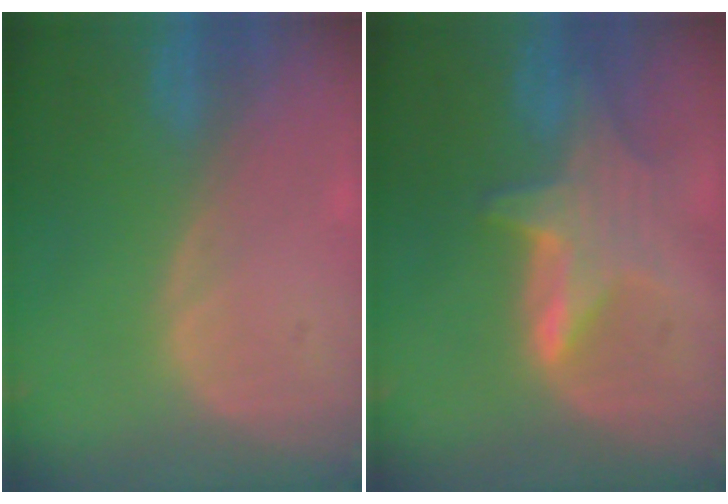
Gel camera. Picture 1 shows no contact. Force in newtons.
{"total": 6.8, "press": 6.3, "slide": 2.4}